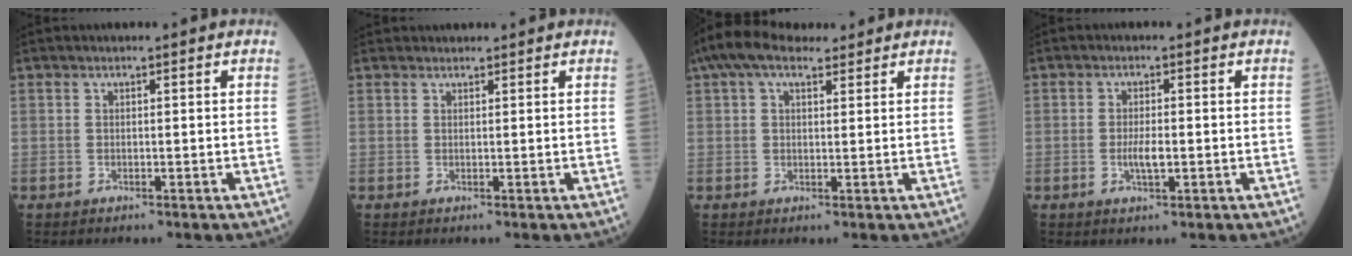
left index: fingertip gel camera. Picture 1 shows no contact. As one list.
[{"total": 1.2, "force": [1.2, 0.3, 0.0], "torque": [-0.007, 0.014, 0.023]}, {"total": 7.9, "force": [6.0, 2.9, 4.3], "torque": [-0.093, 0.048, 0.108]}, {"total": 2.7, "force": [-0.5, 0.6, 2.6], "torque": [-0.056, -0.001, -0.008]}]